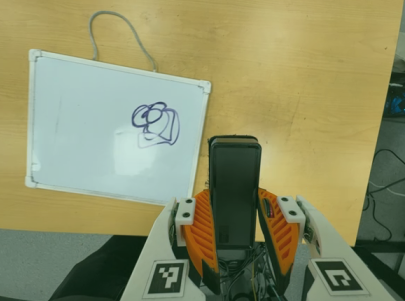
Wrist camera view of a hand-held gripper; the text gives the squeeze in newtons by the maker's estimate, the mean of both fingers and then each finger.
{"total": 5.0, "left": 3.3, "right": 6.6}